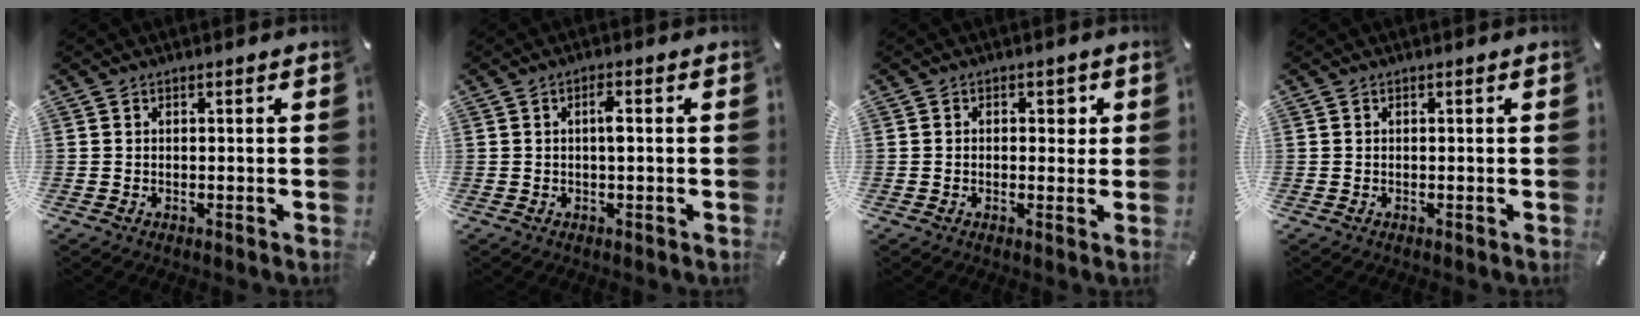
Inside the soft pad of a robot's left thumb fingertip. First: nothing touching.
{"total": 2.7, "force": [0.1, 0.6, 2.6], "torque": [-0.051, 0.004, -0.001]}
{"total": 2.6, "force": [0.1, 2.0, 1.7], "torque": [-0.011, 0.001, -0.008]}
{"total": 0.0}